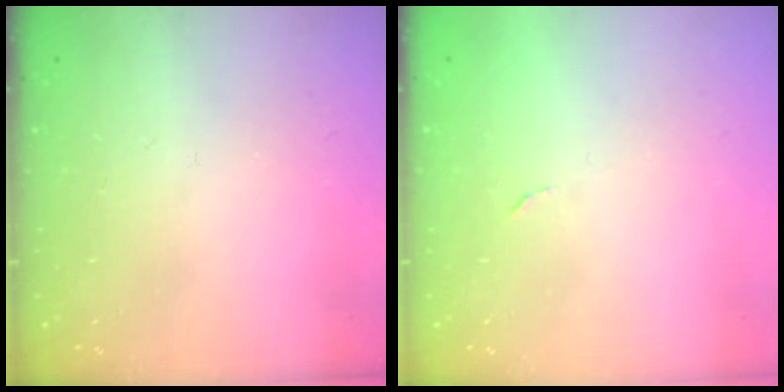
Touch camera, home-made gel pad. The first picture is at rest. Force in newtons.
{"total": 3.8, "press": 3.8, "slide": 0.2}